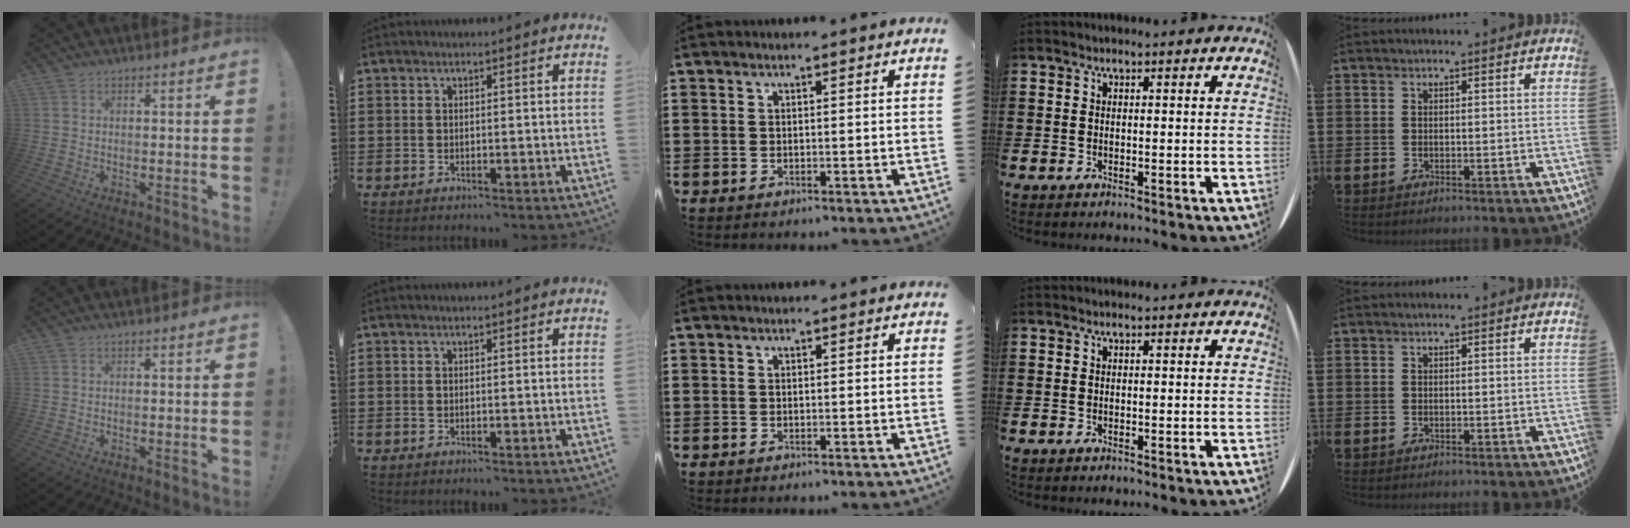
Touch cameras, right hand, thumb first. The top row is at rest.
{}